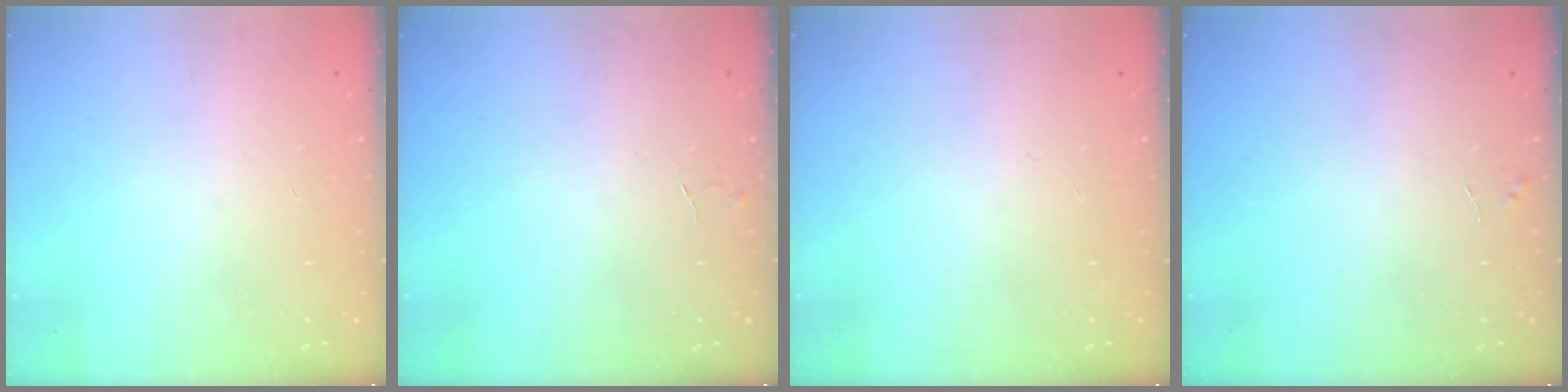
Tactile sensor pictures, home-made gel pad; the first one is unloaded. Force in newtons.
{"total": 3.8, "press": 3.8, "slide": 0.3}
{"total": 0.0}
{"total": 2.8, "press": 2.8, "slide": 0.3}